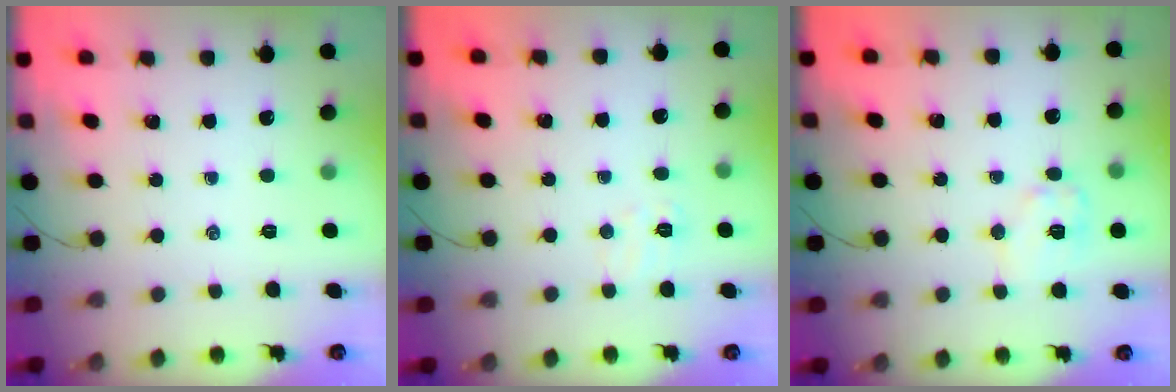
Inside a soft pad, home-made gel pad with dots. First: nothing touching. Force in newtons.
{"total": 4.3, "press": 4.2, "slide": 1.0}
{"total": 7.4, "press": 7.4, "slide": 0.8}